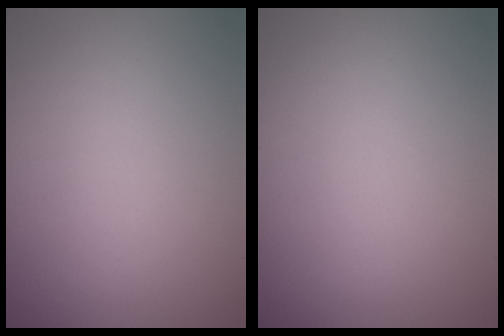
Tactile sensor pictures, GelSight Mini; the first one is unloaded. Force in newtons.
{"total": 0.0}